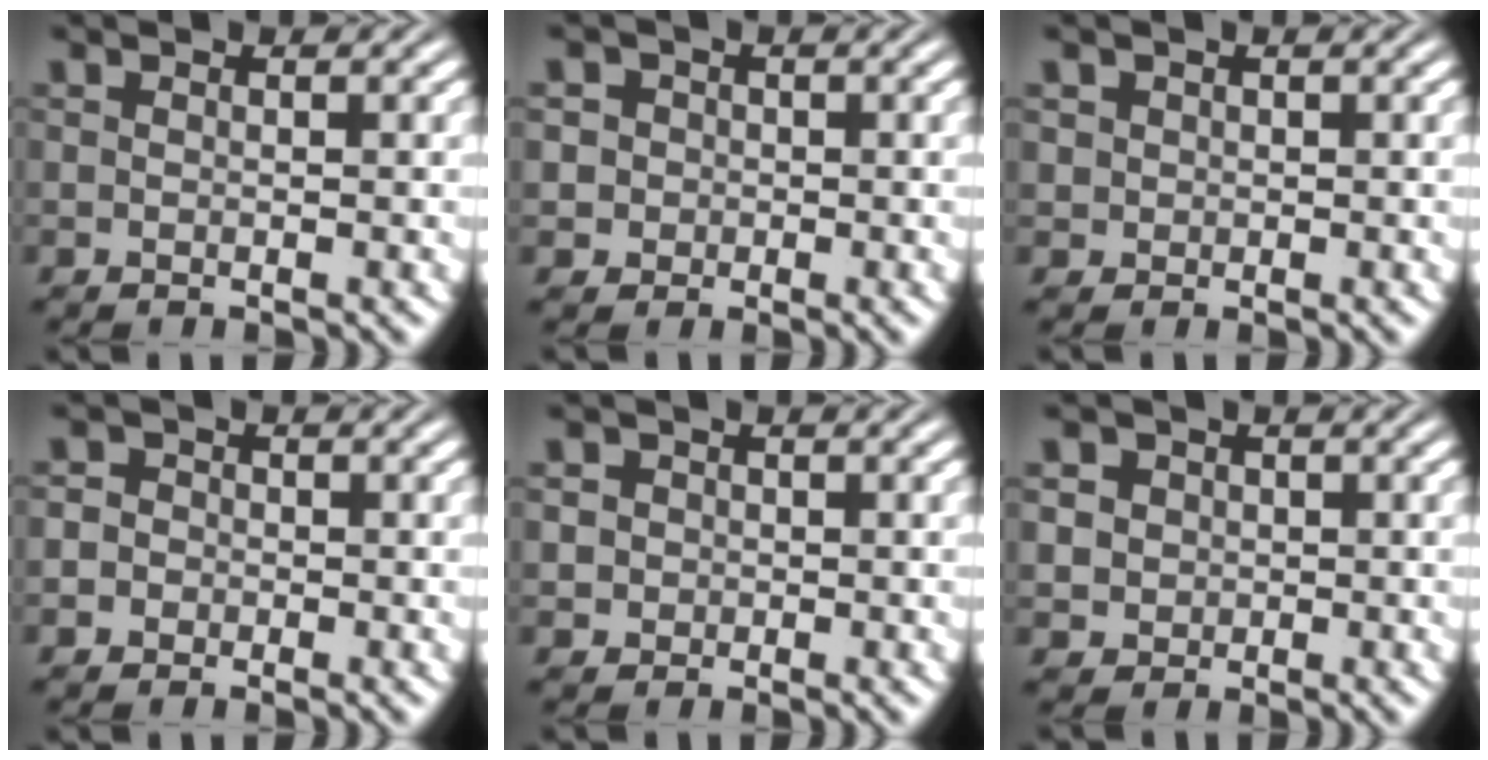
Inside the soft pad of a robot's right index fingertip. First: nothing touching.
{"total": 4.2, "force": [-0.3, 4.0, 1.2], "torque": [-0.028, -0.009, -0.010]}
{"total": 1.6, "force": [0.4, 1.5, 0.4], "torque": [-0.017, -0.012, 0.014]}
{"total": 2.0, "force": [-0.7, 1.9, 0.1], "torque": [0.003, -0.001, -0.020]}
{"total": 3.0, "force": [-0.2, 2.9, 0.8], "torque": [-0.019, -0.005, -0.005]}
{"total": 4.9, "force": [0.3, 4.6, 1.9], "torque": [-0.041, -0.013, 0.007]}